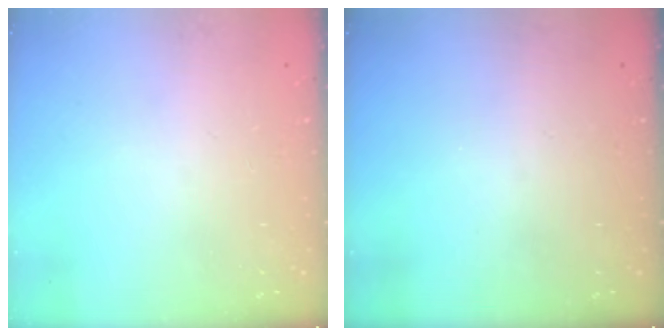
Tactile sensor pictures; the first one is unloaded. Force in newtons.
{"total": 0.0}